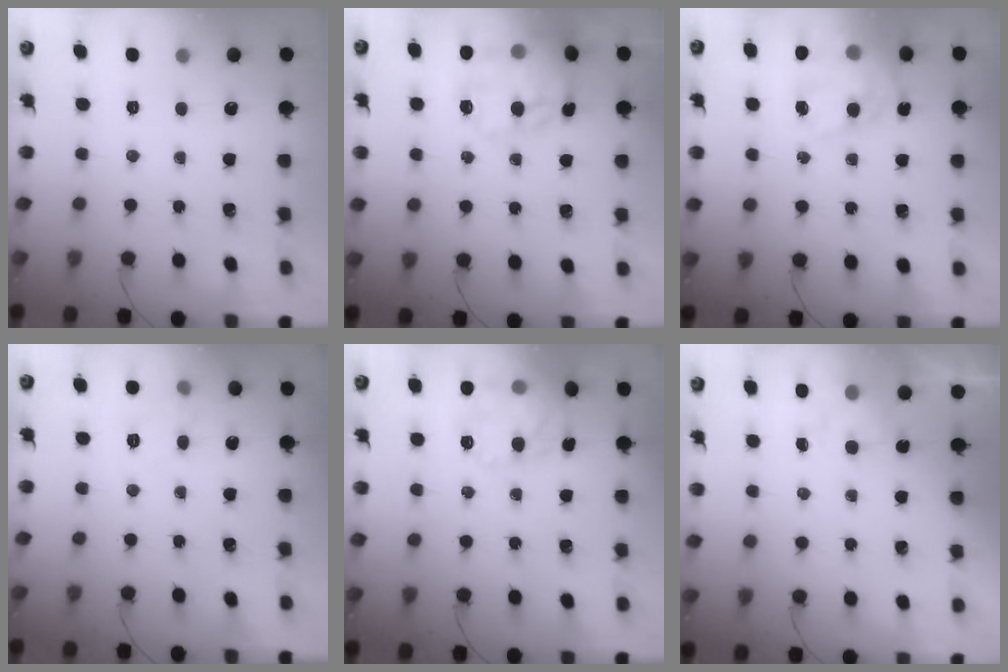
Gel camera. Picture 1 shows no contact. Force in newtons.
{"total": 16.2, "press": 15.8, "slide": 3.3}
{"total": 16.4, "press": 16.0, "slide": 3.7}
{"total": 7.9, "press": 7.7, "slide": 1.5}
{"total": 16.2, "press": 16.2, "slide": 1.4}
{"total": 1.9, "press": 1.5, "slide": 1.2}